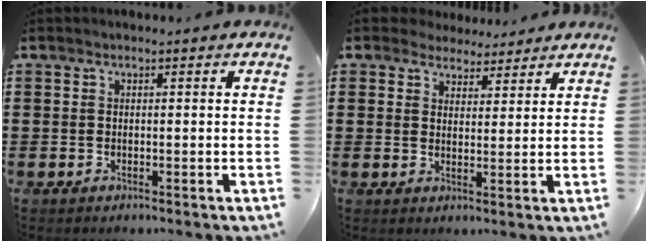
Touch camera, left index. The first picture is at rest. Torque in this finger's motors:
{"motor_torque": [2.14, 0.00, 0.34, 0.01]}